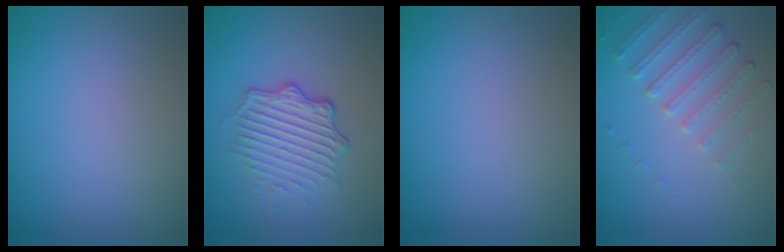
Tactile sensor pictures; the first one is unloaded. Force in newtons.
{"total": 4.7, "press": 3.2, "slide": 3.4}
{"total": 0.0}
{"total": 2.2, "press": 1.8, "slide": 1.2}